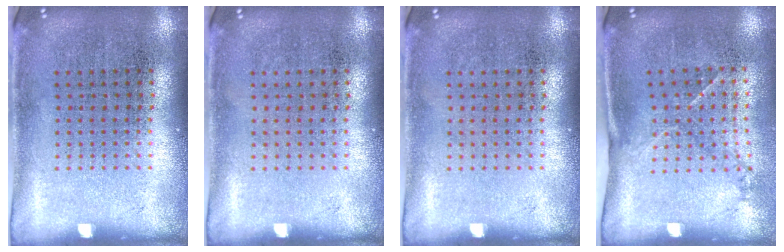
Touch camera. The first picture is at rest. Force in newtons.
{"total": 0.0}
{"total": 0.0}
{"total": 1.5, "press": 1.0, "slide": 1.1}